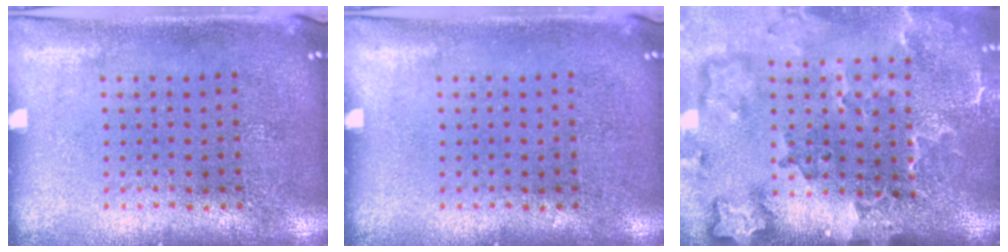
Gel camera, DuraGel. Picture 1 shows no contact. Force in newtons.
{"total": 0.0}
{"total": 3.5, "press": 2.5, "slide": 2.4}